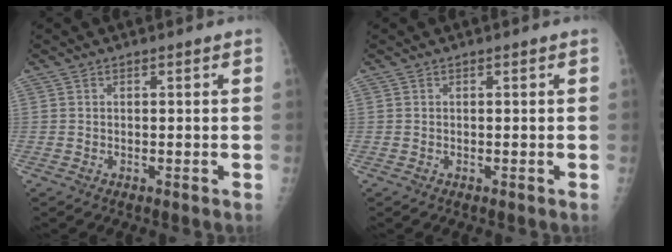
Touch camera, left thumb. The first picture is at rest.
{"total": 0.0}